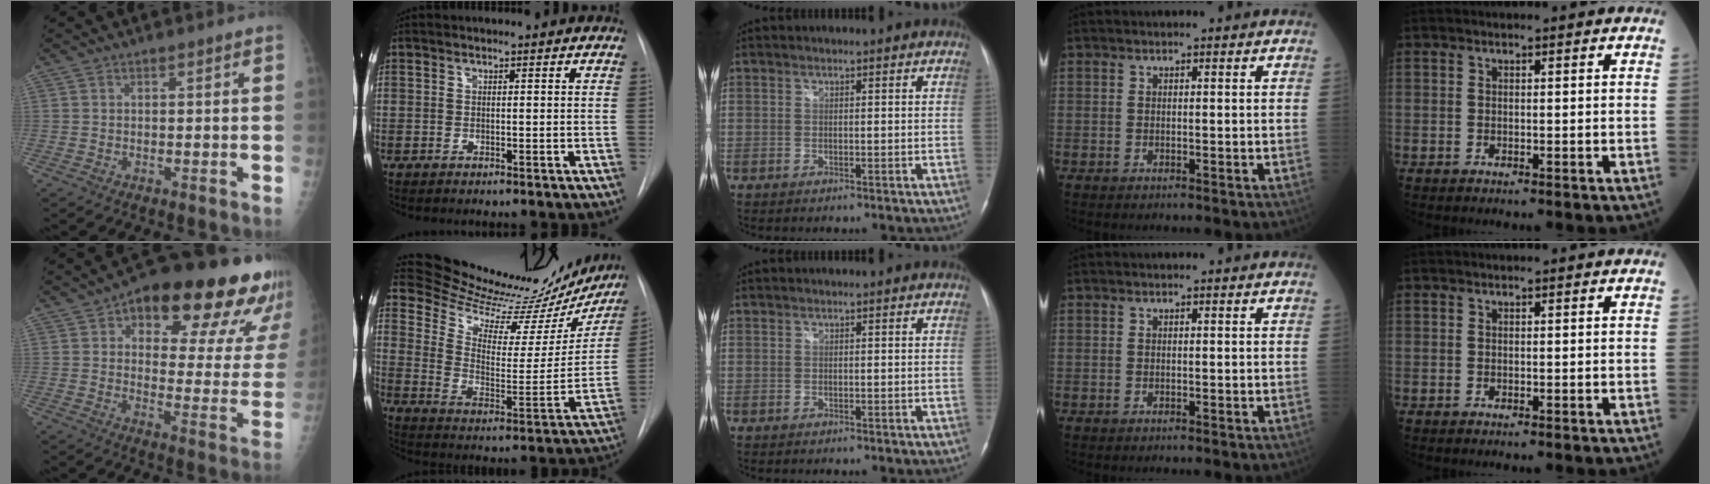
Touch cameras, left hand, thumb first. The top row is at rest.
{"thumb": {"total": 24.9, "force": [15.0, 9.5, 17.5], "torque": [-0.188, -0.041, 0.196]}, "index": {"total": 23.0, "force": [21.6, 5.1, 5.9], "torque": [-0.087, -0.077, 0.289]}}